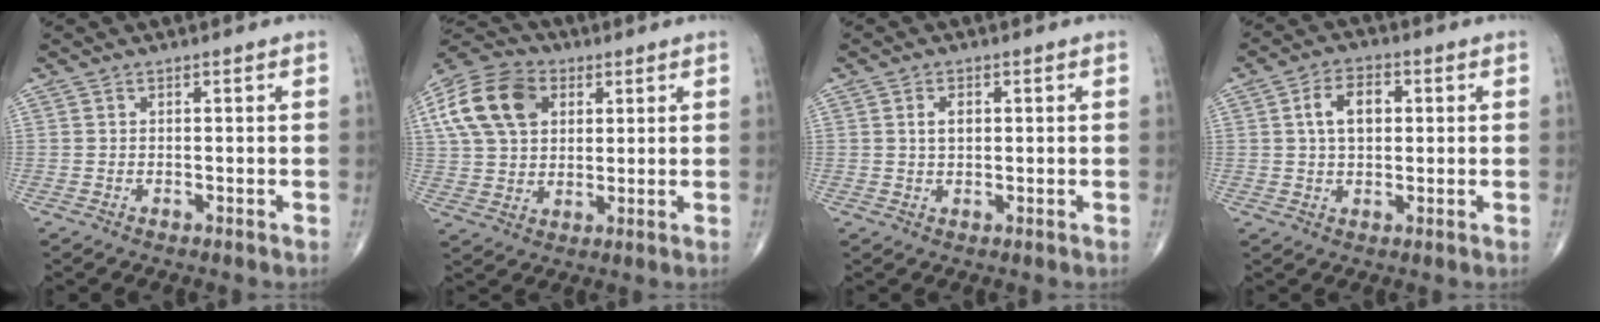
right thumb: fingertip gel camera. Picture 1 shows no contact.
{"total": 16.1, "force": [5.2, 11.3, 10.2], "torque": [-0.192, 0.006, 0.090]}
{"total": 2.8, "force": [0.7, 1.7, 2.1], "torque": [-0.034, 0.000, 0.013]}
{"total": 7.1, "force": [1.4, 4.4, 5.4], "torque": [-0.083, 0.010, 0.020]}